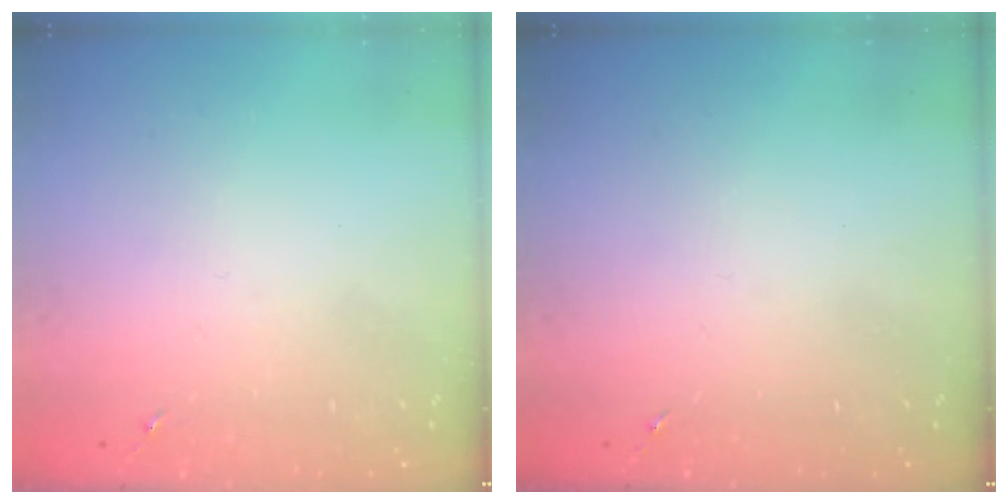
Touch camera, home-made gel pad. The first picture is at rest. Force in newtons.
{"total": 0.0}